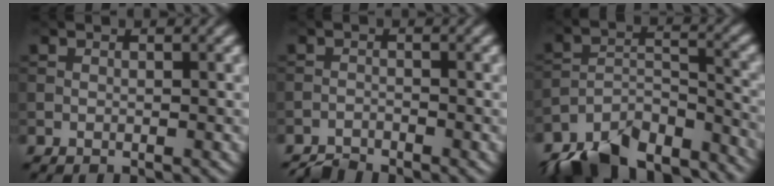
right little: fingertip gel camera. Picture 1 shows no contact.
{"total": 1.9, "force": [-1.9, 0.2, 0.2], "torque": [-0.002, -0.002, -0.042]}
{"total": 11.8, "force": [-10.0, 4.5, 4.5], "torque": [-0.081, -0.009, -0.154]}